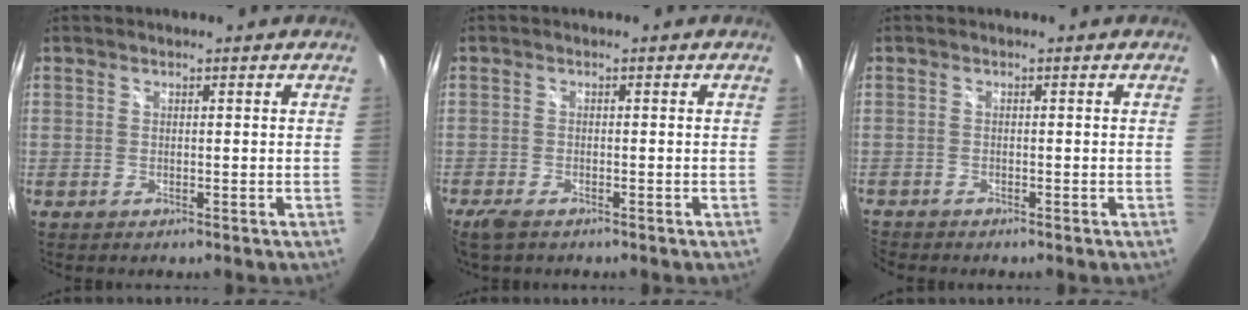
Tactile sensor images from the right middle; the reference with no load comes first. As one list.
[{"total": 3.7, "force": [-2.7, 1.4, 2.1], "torque": [-0.052, -0.015, -0.052]}, {"total": 2.1, "force": [-2.0, 0.5, 0.1], "torque": [-0.011, -0.011, -0.043]}]